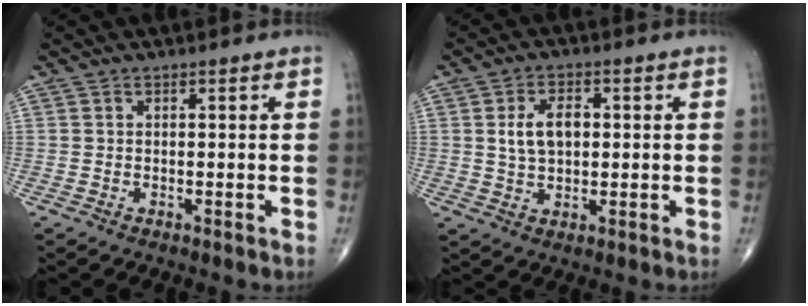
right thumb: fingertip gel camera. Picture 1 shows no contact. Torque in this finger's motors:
{"motor_torque": [0.09, -0.09, 0.77, 0.17, 0.06]}